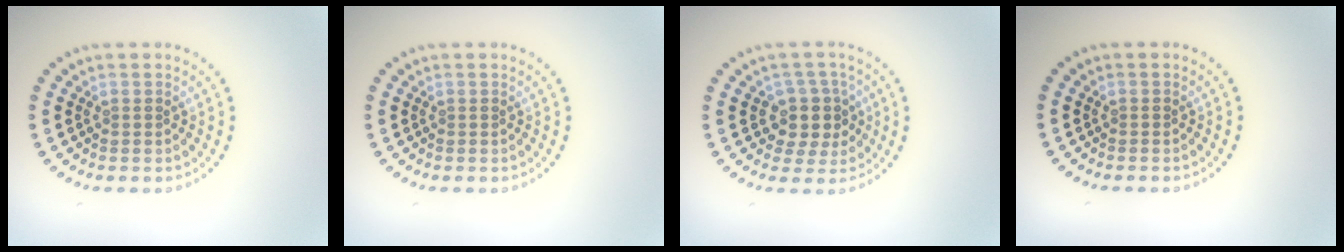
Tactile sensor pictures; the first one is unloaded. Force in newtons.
{"total": 0.0}
{"total": 3.2, "press": 2.8, "slide": 1.6}
{"total": 0.0}